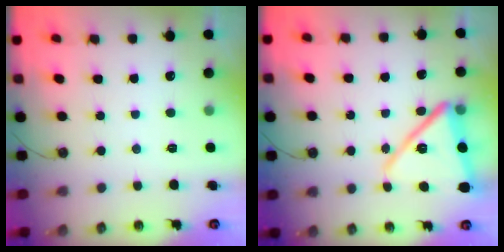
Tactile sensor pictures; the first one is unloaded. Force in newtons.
{"total": 16.1, "press": 15.3, "slide": 5.1}